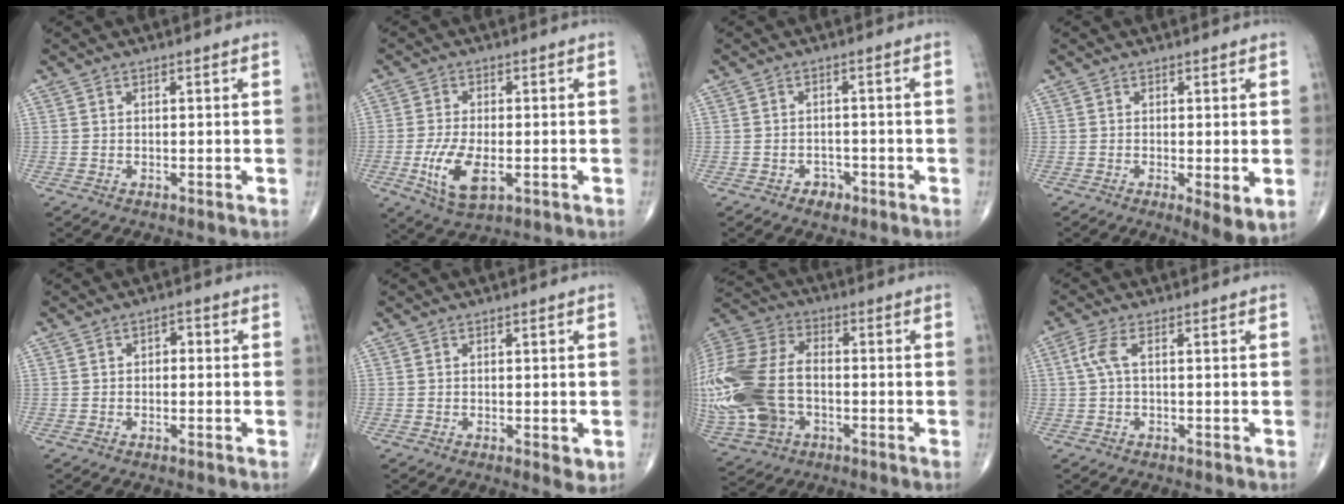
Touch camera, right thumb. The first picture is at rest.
{"total": 8.7, "force": [-2.4, 4.1, 7.3], "torque": [-0.146, -0.006, -0.038]}
{"total": 2.7, "force": [-1.5, 1.9, 1.0], "torque": [0.000, 0.012, -0.020]}
{"total": 4.7, "force": [-0.8, 1.3, 4.5], "torque": [-0.070, -0.015, -0.015]}
{"total": 1.7, "force": [-0.2, 1.2, 1.2], "torque": [-0.006, 0.009, -0.012]}
{"total": 2.1, "force": [-0.5, 0.9, 1.8], "torque": [-0.019, -0.004, -0.006]}
{"total": 26.7, "force": [-3.9, 18.0, 19.4], "torque": [-0.497, 0.012, -0.064]}
{"total": 3.1, "force": [0.3, 0.8, 3.0], "torque": [-0.087, 0.011, 0.005]}